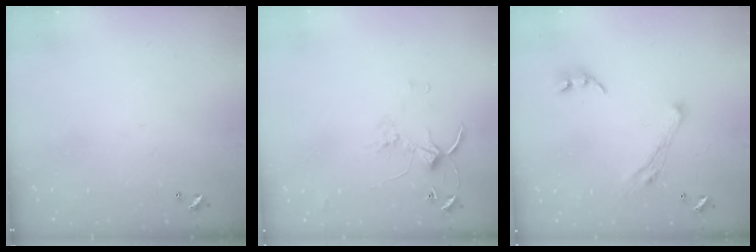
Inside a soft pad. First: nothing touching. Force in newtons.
{"total": 2.8, "press": 2.8, "slide": 0.4}
{"total": 7.0, "press": 6.8, "slide": 1.3}